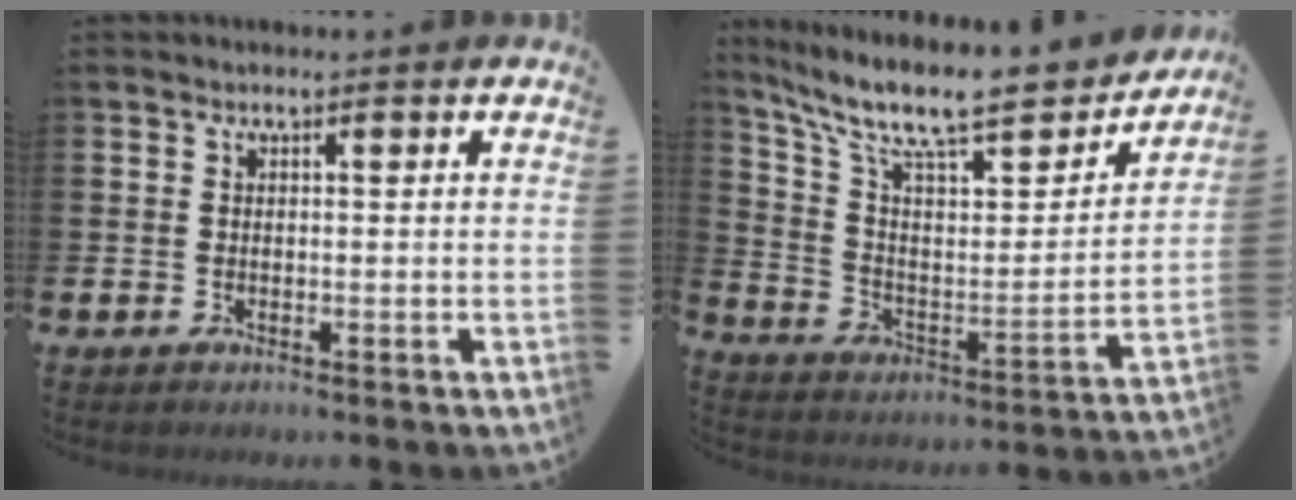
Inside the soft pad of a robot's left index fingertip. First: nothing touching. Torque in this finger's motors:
{"motor_torque": [0.15, -0.87, 0.93, 0.21]}